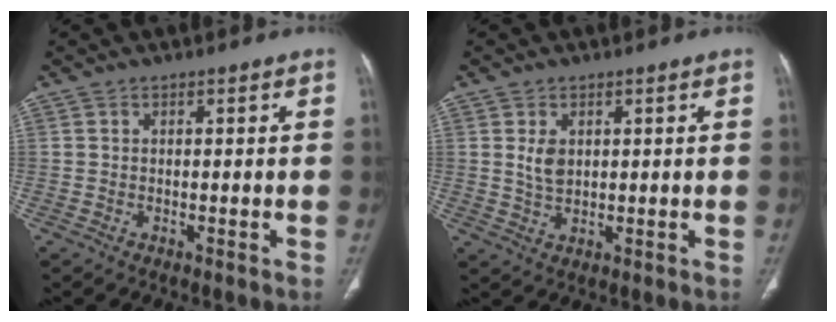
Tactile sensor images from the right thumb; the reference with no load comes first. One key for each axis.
{"total": 3.6, "fx": 1.0, "fy": 2.3, "fz": 2.6, "tx": -0.043, "ty": -0.008, "tz": 0.024}